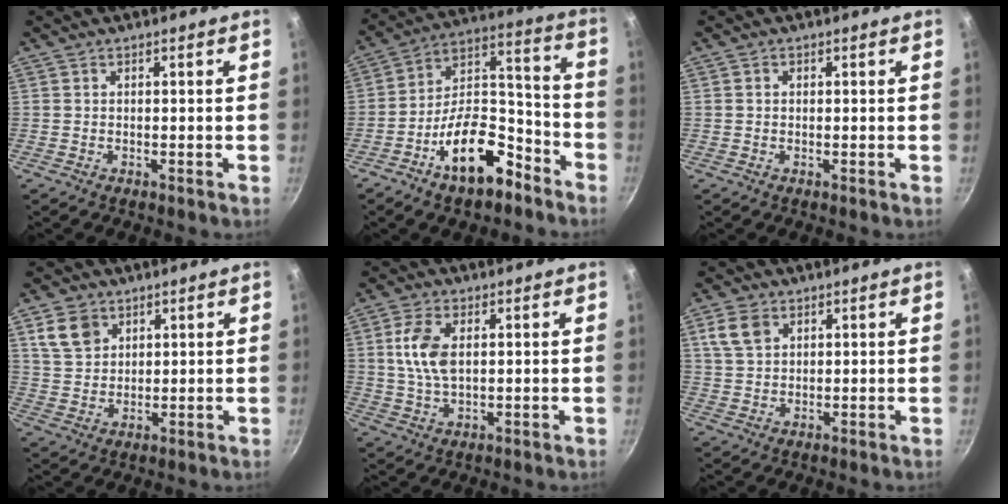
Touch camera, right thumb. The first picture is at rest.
{"total": 17.0, "force": [-9.5, 8.5, 11.2], "torque": [-0.146, 0.099, -0.158]}
{"total": 0.8, "force": [0.1, 0.8, 0.4], "torque": [-0.005, 0.005, 0.001]}
{"total": 7.4, "force": [3.6, 5.5, 3.4], "torque": [-0.043, -0.005, 0.075]}
{"total": 8.1, "force": [1.7, 4.5, 6.6], "torque": [-0.127, -0.001, 0.032]}
{"total": 6.1, "force": [2.7, 4.2, 3.4], "torque": [-0.054, 0.000, 0.054]}